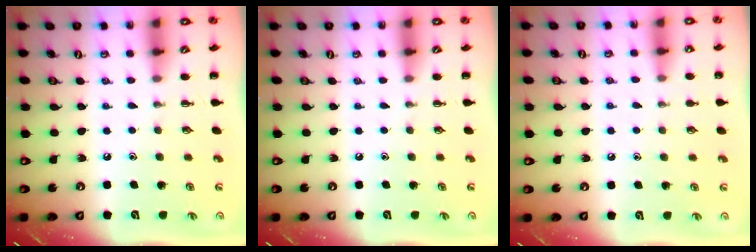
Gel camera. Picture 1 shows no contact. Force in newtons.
{"total": 0.0}
{"total": 5.7, "press": 5.4, "slide": 2.0}